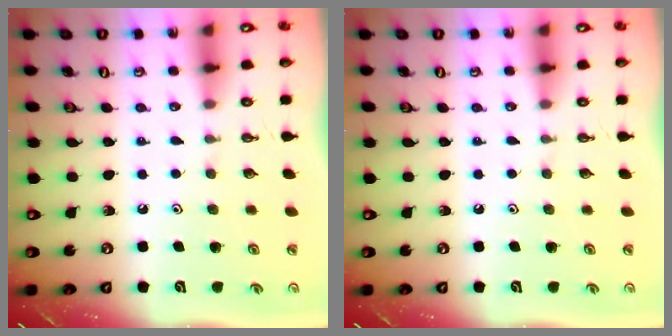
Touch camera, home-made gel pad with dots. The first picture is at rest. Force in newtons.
{"total": 0.0}